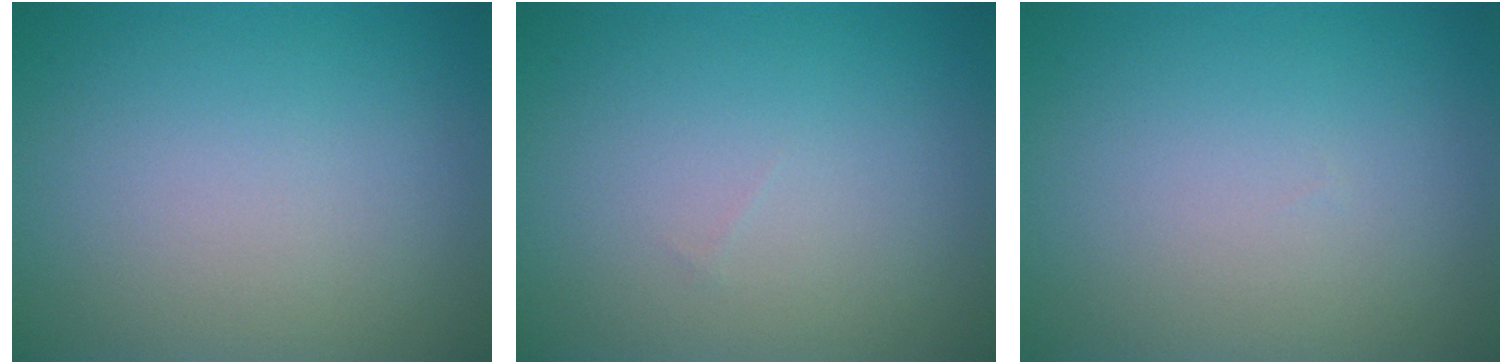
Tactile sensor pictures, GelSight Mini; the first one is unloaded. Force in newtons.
{"total": 0.0}
{"total": 0.0}